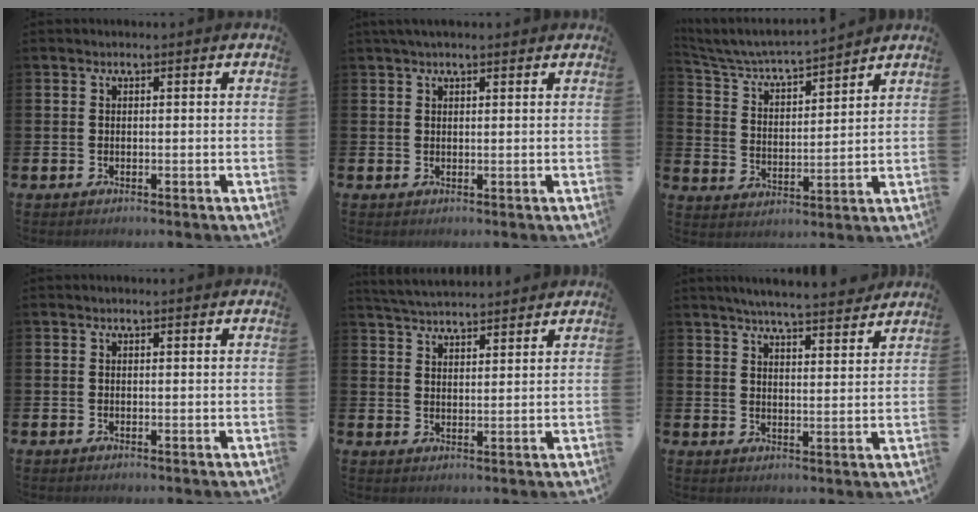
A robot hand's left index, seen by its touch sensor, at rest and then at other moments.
{"total": 1.7, "force": [1.4, 0.3, 0.8], "torque": [-0.018, 0.005, 0.025]}
{"total": 4.9, "force": [4.7, 0.4, 1.3], "torque": [-0.054, -0.042, 0.076]}
{"total": 0.0}
{"total": 4.2, "force": [4.2, 0.2, 0.1], "torque": [-0.022, -0.021, 0.078]}
{"total": 5.7, "force": [5.6, -0.1, 1.2], "torque": [-0.034, -0.035, 0.099]}